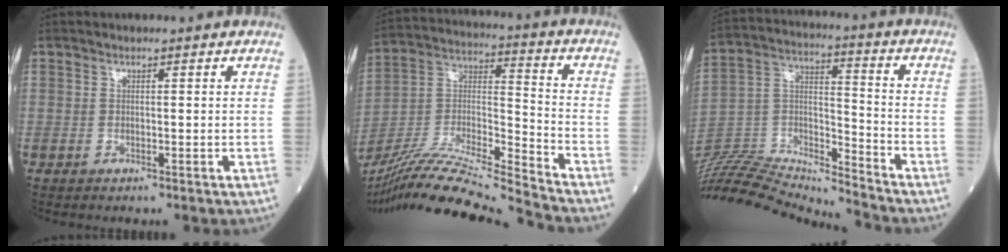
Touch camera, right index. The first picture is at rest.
{"total": 20.9, "force": [-19.2, -1.5, 8.1], "torque": [-0.167, -0.010, -0.345]}
{"total": 20.7, "force": [-20.2, -0.1, 4.6], "torque": [-0.089, 0.023, -0.349]}